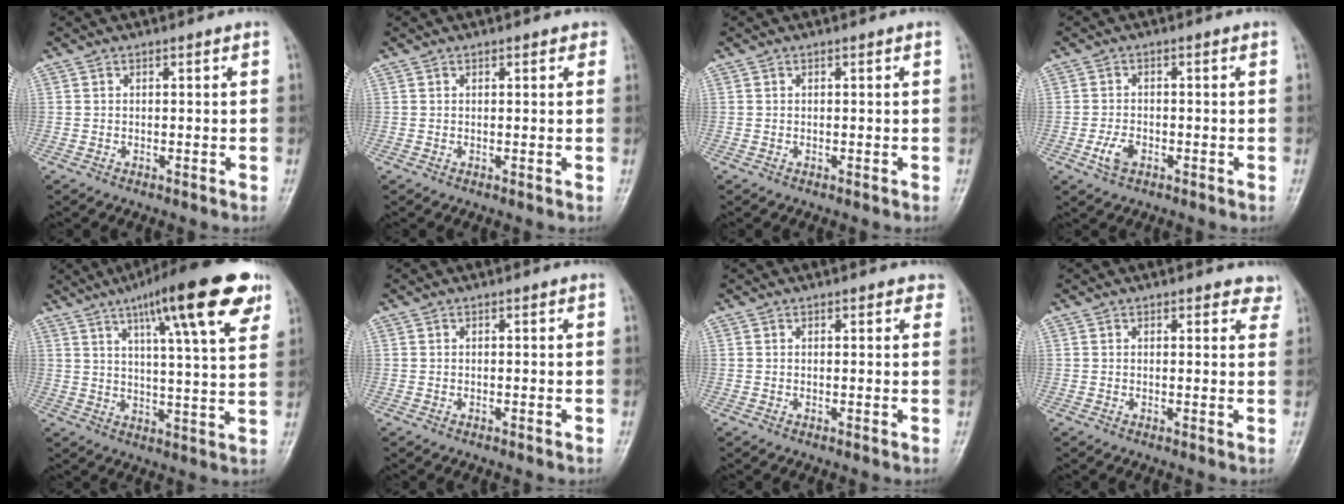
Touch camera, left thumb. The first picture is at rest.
{"total": 1.4, "force": [0.8, 0.7, 0.9], "torque": [-0.003, 0.000, 0.005]}
{"total": 0.0}
{"total": 3.3, "force": [-1.4, 2.0, 2.3], "torque": [-0.046, 0.005, -0.027]}
{"total": 19.2, "force": [10.4, 3.8, 15.7], "torque": [-0.211, -0.021, 0.150]}
{"total": 0.0}
{"total": 1.9, "force": [1.2, 1.0, 1.1], "torque": [0.003, -0.002, 0.009]}
{"total": 3.7, "force": [3.1, 1.7, 1.1], "torque": [0.021, -0.011, 0.024]}